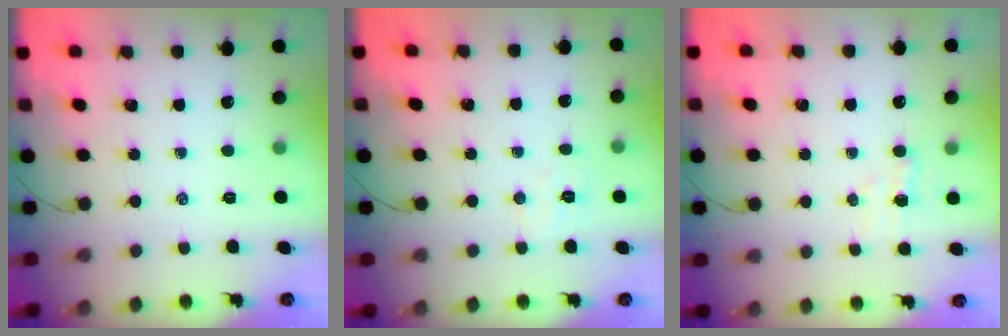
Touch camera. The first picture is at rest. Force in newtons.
{"total": 3.9, "press": 3.8, "slide": 0.9}
{"total": 2.7, "press": 2.6, "slide": 0.7}